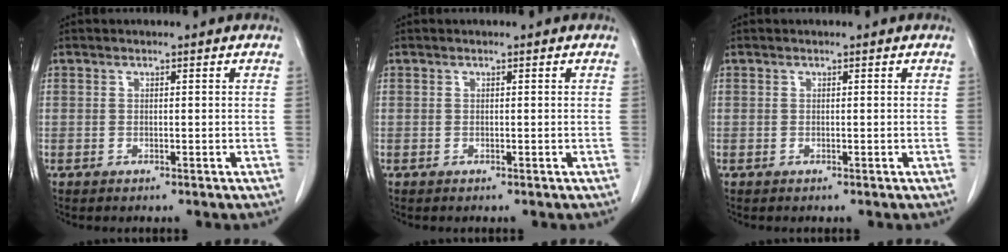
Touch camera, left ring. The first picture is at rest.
{"total": 0.0}
{"total": 0.0}